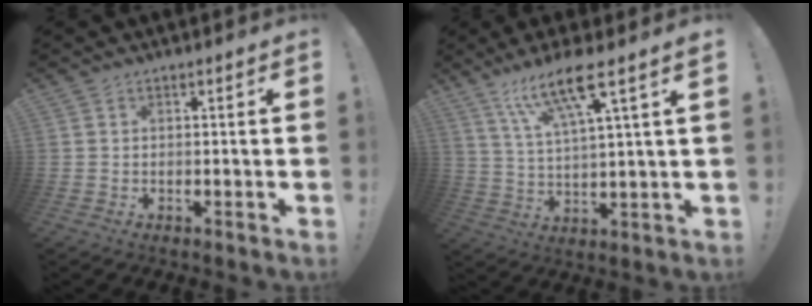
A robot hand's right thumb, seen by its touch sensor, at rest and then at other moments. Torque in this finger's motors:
{"motor_torque": [0.56, 0.69, 0.20, 0.14, 0.34]}